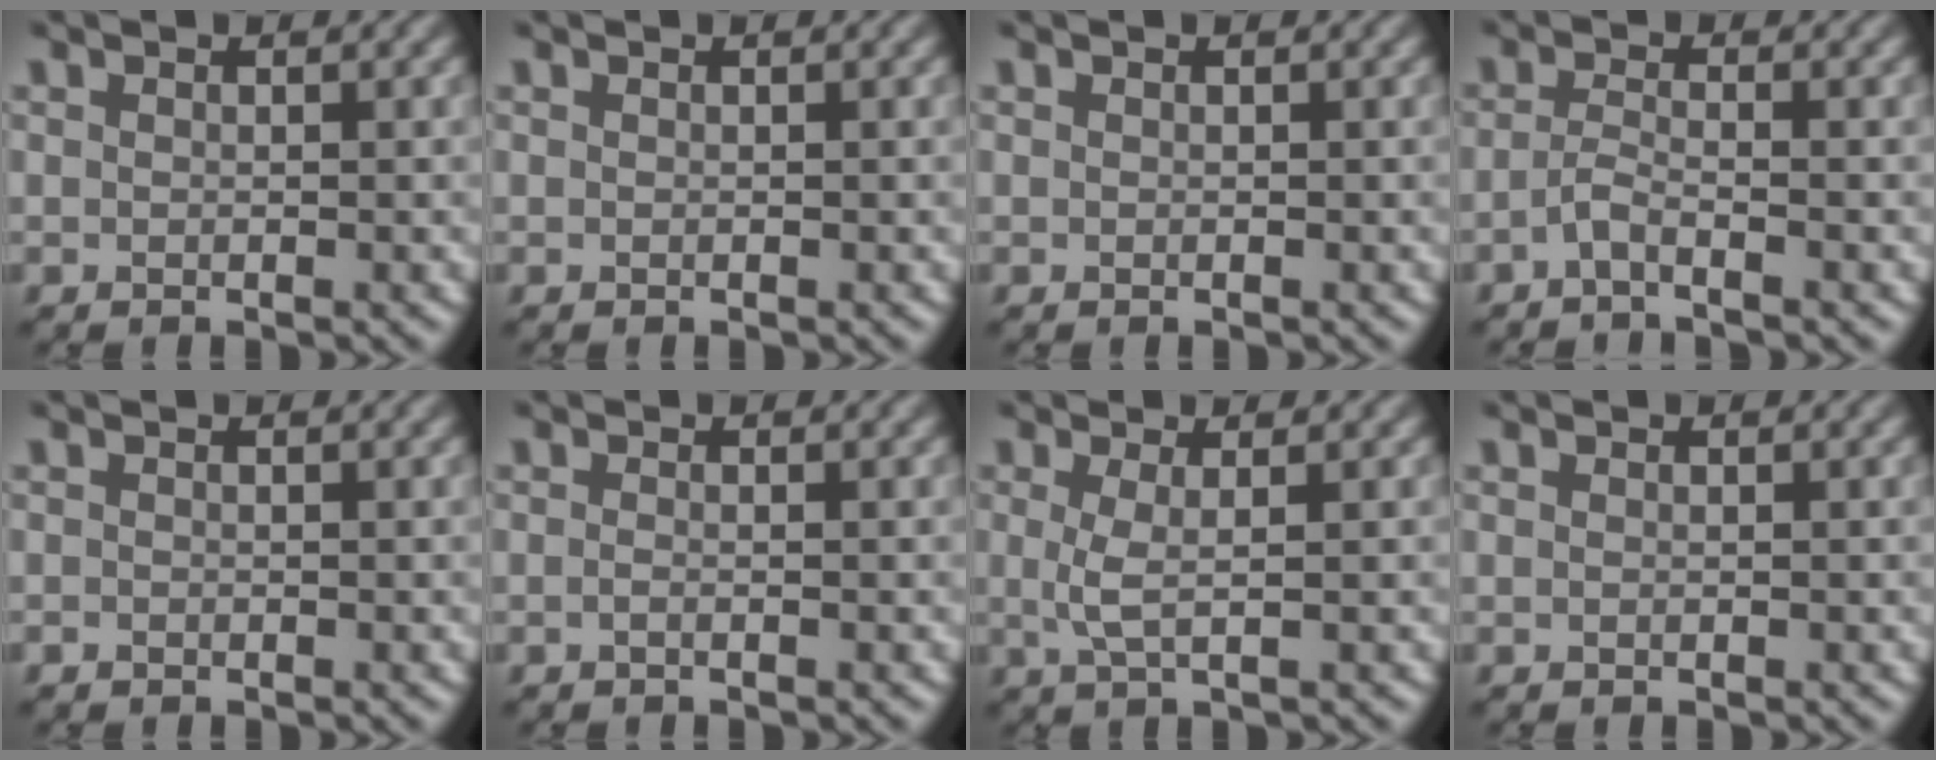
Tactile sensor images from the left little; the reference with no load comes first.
{"total": 0.0}
{"total": 0.0}
{"total": 1.7, "force": [-1.0, 0.3, 1.3], "torque": [-0.027, -0.003, -0.027]}
{"total": 0.0}
{"total": 0.7, "force": [-0.3, 0.2, 0.6], "torque": [-0.011, -0.006, -0.009]}
{"total": 1.9, "force": [0.1, 0.4, 1.8], "torque": [-0.040, -0.001, 0.002]}
{"total": 0.0}